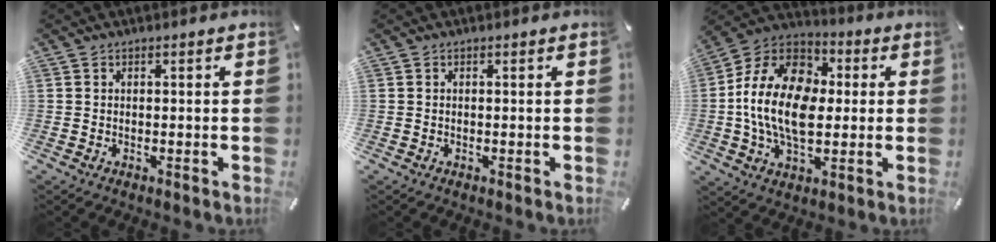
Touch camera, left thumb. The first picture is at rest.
{"total": 0.0}
{"total": 18.7, "force": [-1.1, 12.9, 13.5], "torque": [-0.288, 0.017, -0.021]}